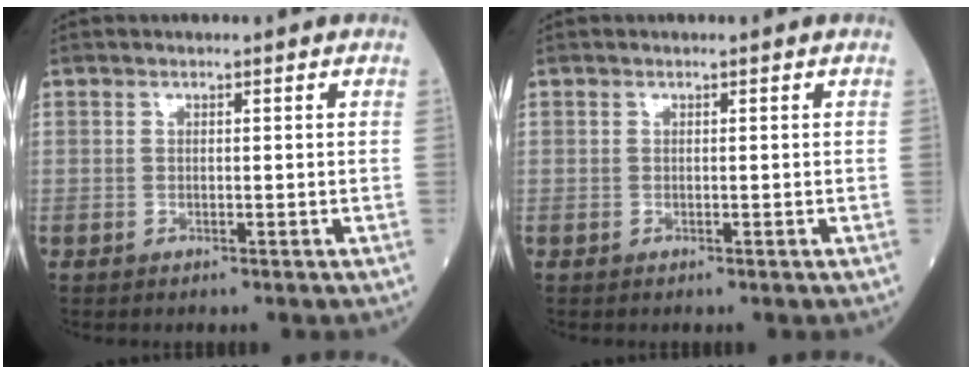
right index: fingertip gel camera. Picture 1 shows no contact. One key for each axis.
{"total": 0.0}